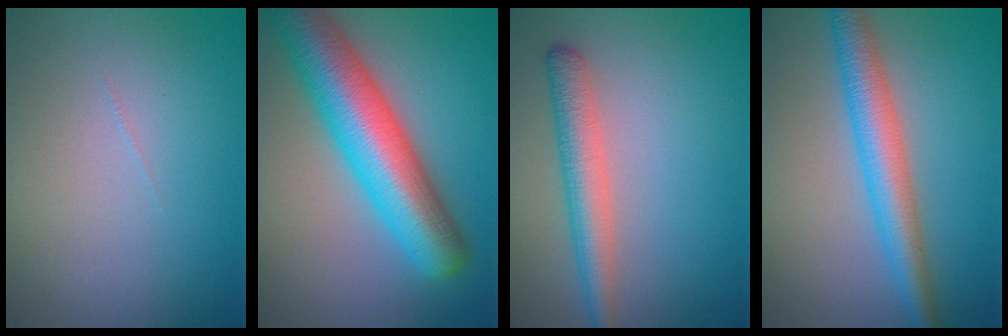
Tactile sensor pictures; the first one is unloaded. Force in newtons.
{"total": 10.8, "press": 10.8, "slide": 0.4}
{"total": 3.7, "press": 3.7, "slide": 0.1}
{"total": 4.9, "press": 4.9, "slide": 0.1}